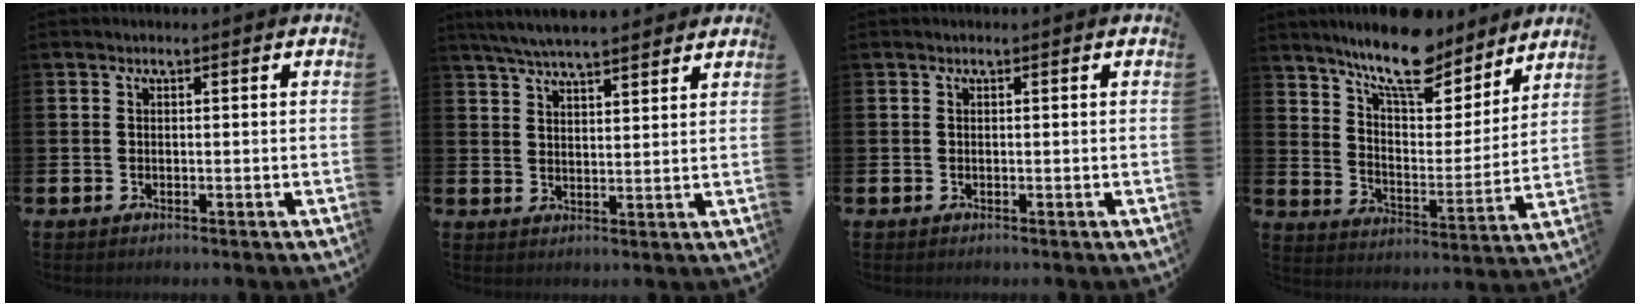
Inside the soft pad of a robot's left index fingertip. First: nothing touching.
{"total": 5.9, "force": [5.6, 0.6, 1.7], "torque": [-0.045, -0.021, 0.102]}
{"total": 0.0}
{"total": 12.0, "force": [10.4, 3.4, 4.8], "torque": [-0.116, -0.062, 0.183]}